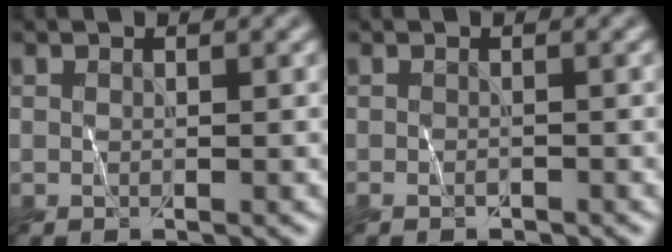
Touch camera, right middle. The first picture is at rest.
{"total": 0.8, "force": [-0.7, 0.2, 0.3], "torque": [-0.007, 0.000, -0.012]}